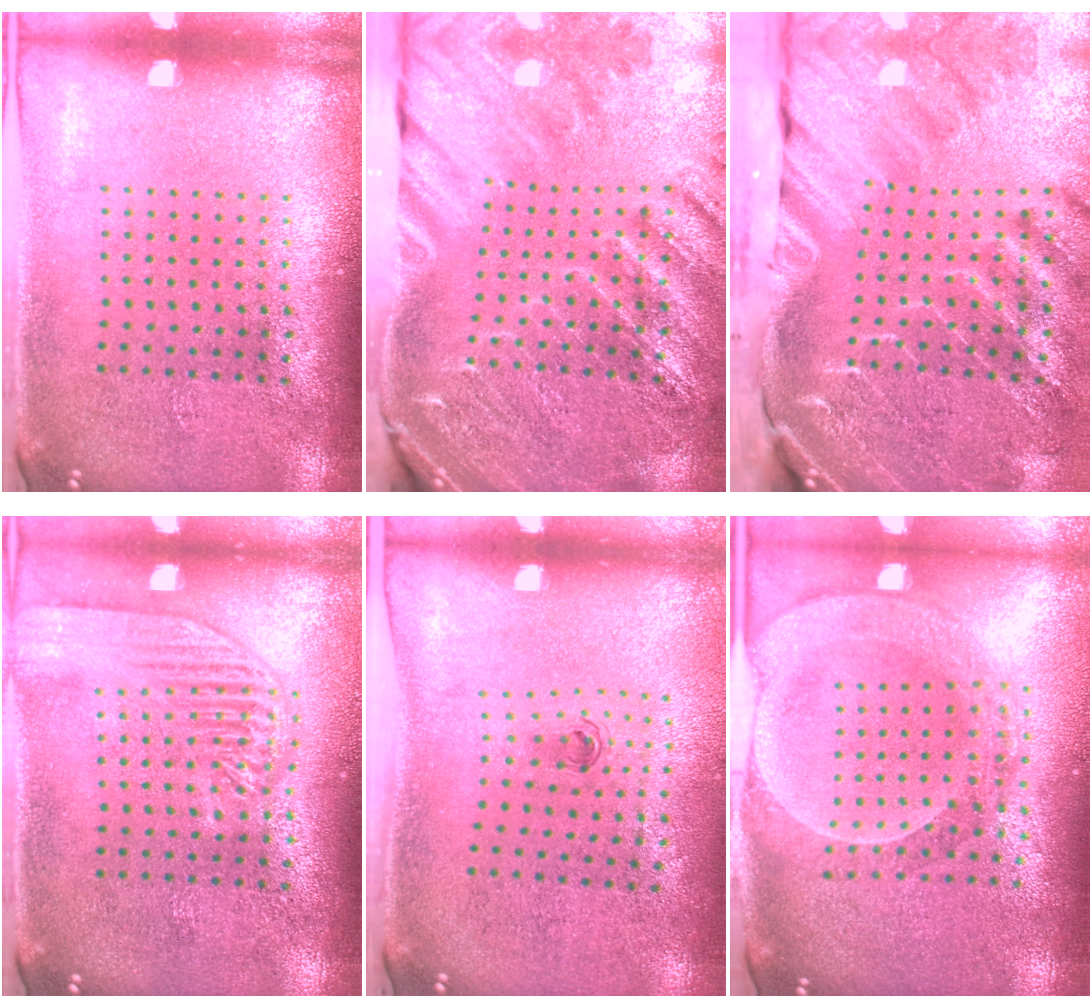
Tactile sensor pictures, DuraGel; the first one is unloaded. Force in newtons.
{"total": 2.9, "press": 2.9, "slide": 0.5}
{"total": 4.6, "press": 3.4, "slide": 3.0}
{"total": 2.0, "press": 2.0, "slide": 0.2}
{"total": 0.6, "press": 0.3, "slide": 0.5}
{"total": 2.2, "press": 2.0, "slide": 0.9}